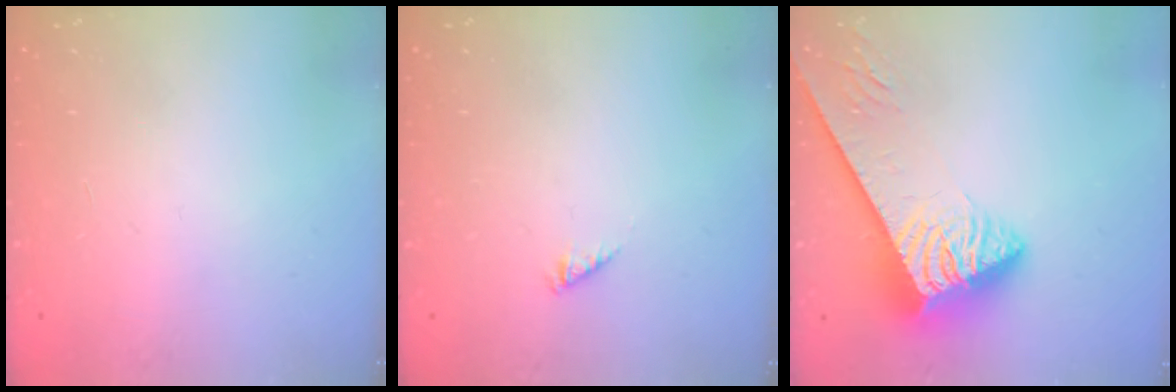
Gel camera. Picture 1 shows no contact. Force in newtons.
{"total": 0.9, "press": 0.8, "slide": 0.3}
{"total": 4.5, "press": 4.5, "slide": 0.5}